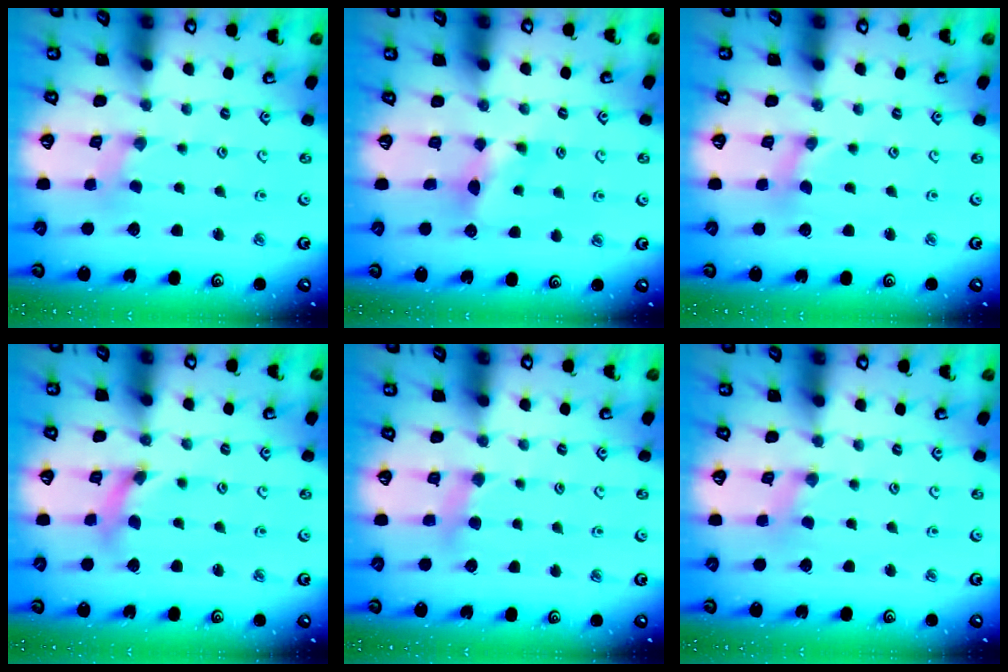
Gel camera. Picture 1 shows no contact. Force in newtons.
{"total": 5.3, "press": 5.2, "slide": 0.9}
{"total": 0.0}
{"total": 3.5, "press": 3.5, "slide": 0.5}
{"total": 4.6, "press": 4.5, "slide": 0.8}
{"total": 0.9, "press": 0.9, "slide": 0.2}